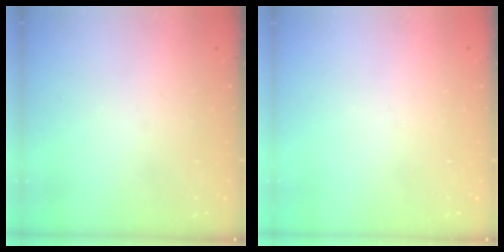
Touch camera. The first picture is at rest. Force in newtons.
{"total": 0.0}